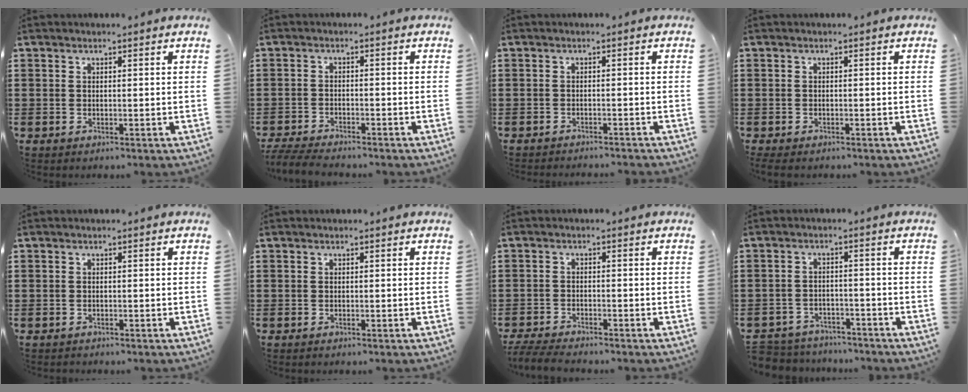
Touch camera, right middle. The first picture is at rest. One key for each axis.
{"total": 3.7, "fx": -3.6, "fy": 0.3, "fz": 1.0, "tx": -0.031, "ty": -0.009, "tz": -0.077}
{"total": 1.2, "fx": -1.2, "fy": -0.2, "fz": 0.0, "tx": -0.004, "ty": 0.001, "tz": -0.025}
{"total": 0.7, "fx": -0.7, "fy": 0.1, "fz": 0.2, "tx": -0.006, "ty": -0.006, "tz": -0.013}
{"total": 0.6, "fx": -0.6, "fy": 0.2, "fz": -0.1, "tx": 0.001, "ty": 0.001, "tz": -0.013}
{"total": 0.0}
{"total": 3.5, "fx": -3.4, "fy": 0.3, "fz": 0.9, "tx": -0.030, "ty": -0.009, "tz": -0.073}
{"total": 4.2, "fx": -4.1, "fy": 0.6, "fz": -0.3, "tx": -0.016, "ty": -0.004, "tz": -0.093}